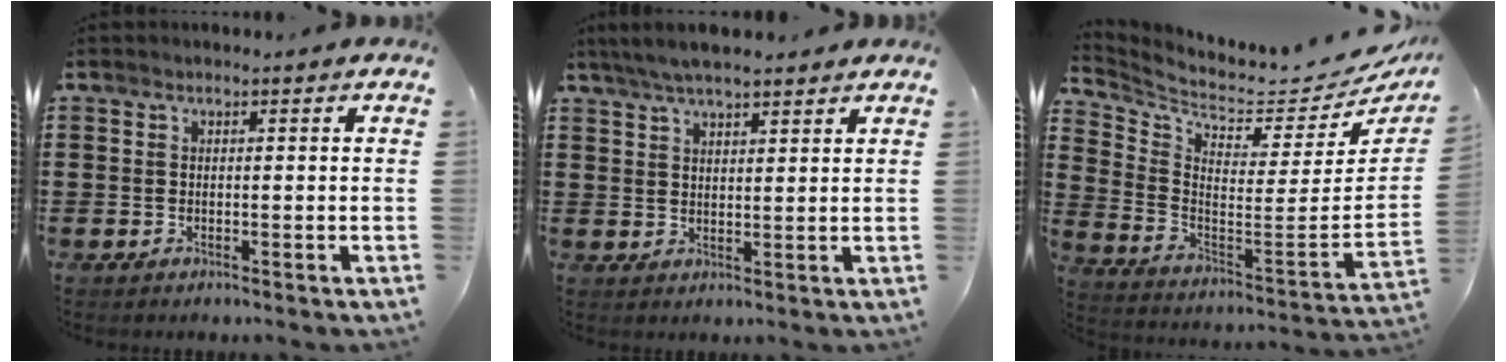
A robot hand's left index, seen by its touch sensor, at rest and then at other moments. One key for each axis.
{"total": 4.6, "fx": 4.0, "fy": 0.7, "fz": 2.1, "tx": -0.051, "ty": -0.002, "tz": 0.073}
{"total": 3.8, "fx": 3.4, "fy": 1.3, "fz": 1.2, "tx": -0.052, "ty": -0.055, "tz": 0.050}